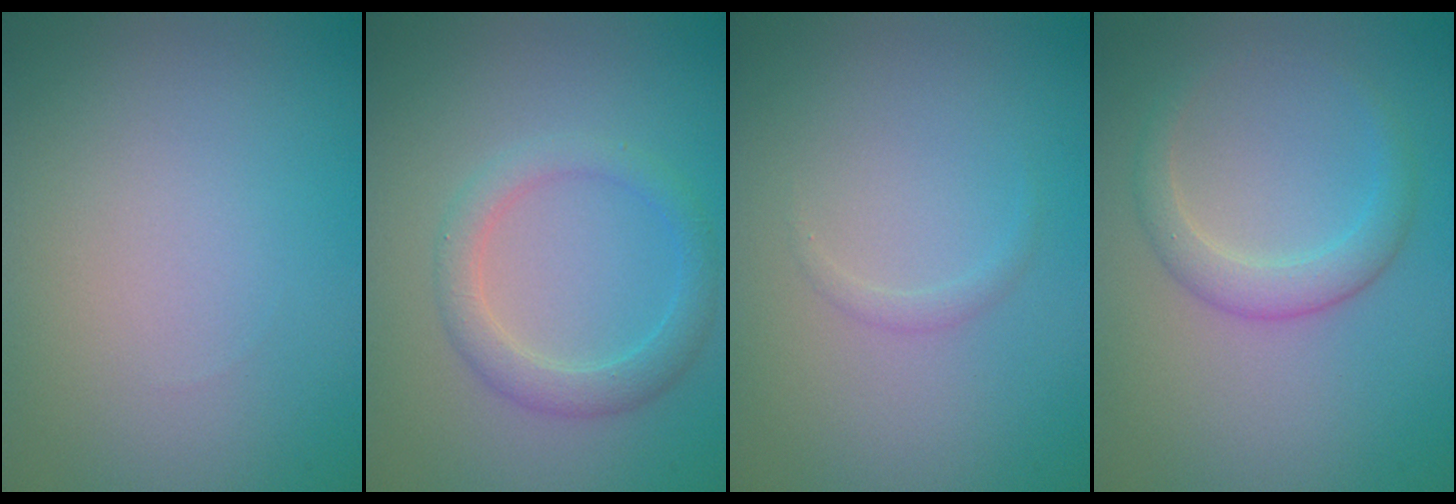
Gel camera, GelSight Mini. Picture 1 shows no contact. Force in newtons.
{"total": 2.8, "press": 2.8, "slide": 0.1}
{"total": 0.7, "press": 0.7, "slide": 0.0}
{"total": 2.6, "press": 2.6, "slide": 0.1}